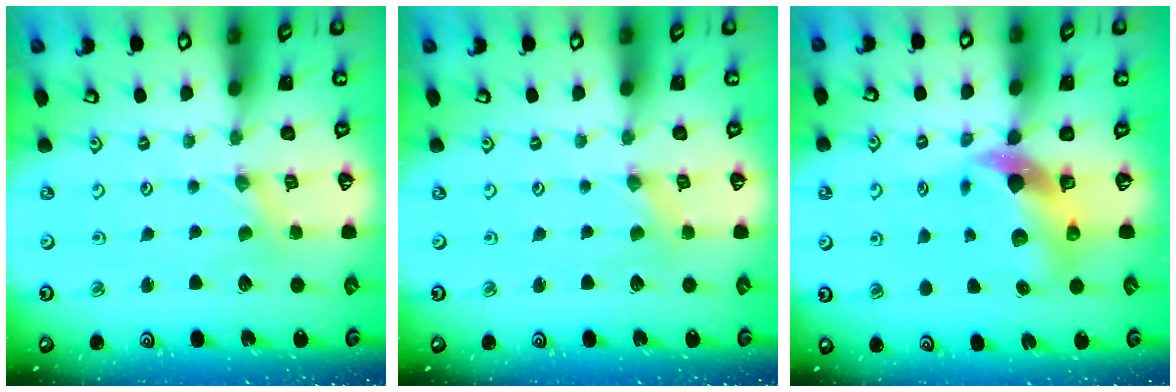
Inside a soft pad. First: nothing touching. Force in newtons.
{"total": 0.7, "press": 0.7, "slide": 0.2}
{"total": 9.2, "press": 9.1, "slide": 1.3}